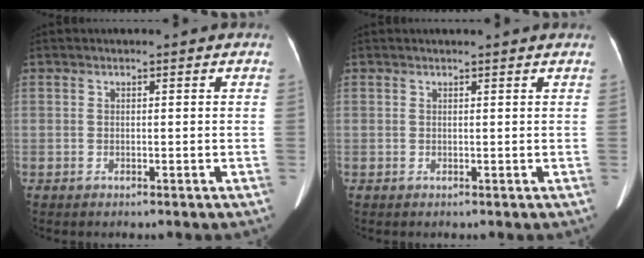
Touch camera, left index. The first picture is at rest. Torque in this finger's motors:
{"motor_torque": [0.03, -0.07, -0.01, 0.03]}